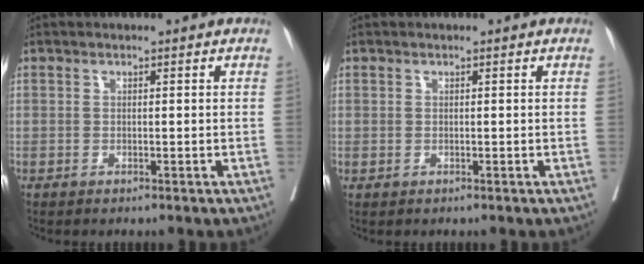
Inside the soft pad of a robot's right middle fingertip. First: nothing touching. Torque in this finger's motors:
{"motor_torque": [-0.11, -0.66, 0.04, 0.00]}